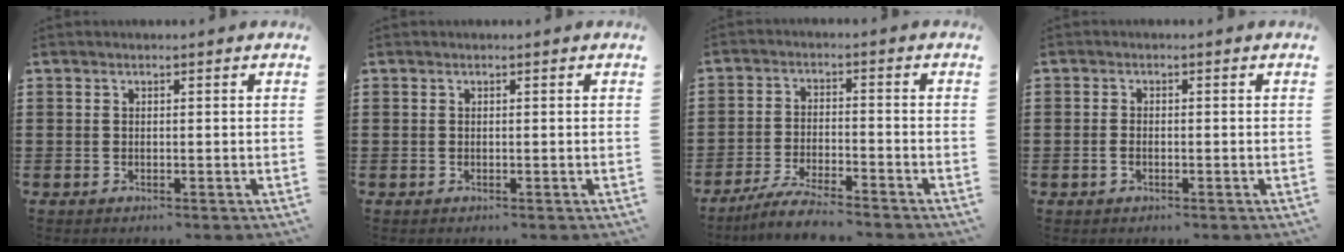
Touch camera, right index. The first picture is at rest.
{"total": 0.0}
{"total": 5.0, "force": [-4.7, -0.1, 1.7], "torque": [-0.043, -0.010, -0.094]}
{"total": 1.2, "force": [-0.5, 0.6, 0.9], "torque": [-0.019, 0.000, -0.009]}